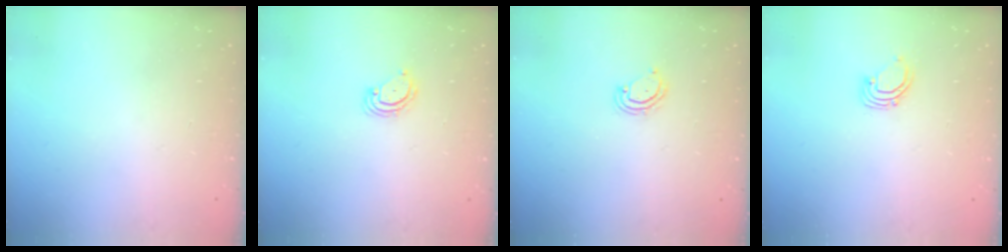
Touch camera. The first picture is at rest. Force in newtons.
{"total": 3.8, "press": 3.8, "slide": 0.3}
{"total": 3.9, "press": 3.9, "slide": 0.3}
{"total": 2.7, "press": 2.7, "slide": 0.2}